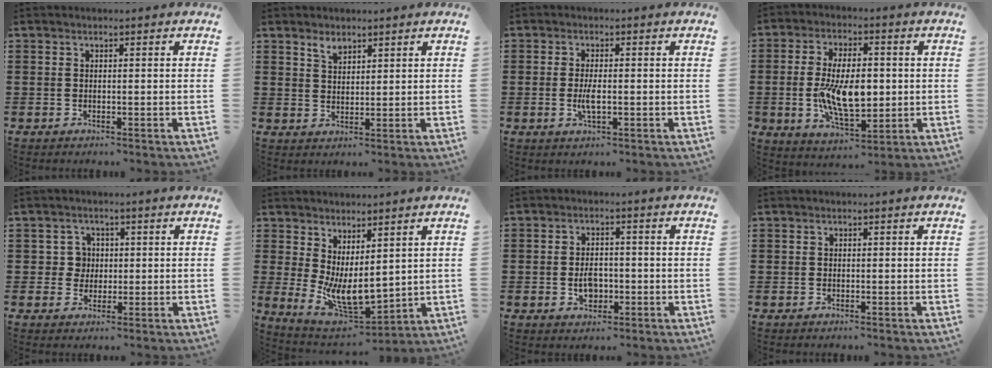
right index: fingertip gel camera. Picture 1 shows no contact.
{"total": 2.1, "force": [1.9, 0.6, 0.7], "torque": [-0.017, 0.001, 0.037]}
{"total": 3.2, "force": [-0.5, 1.0, 3.0], "torque": [-0.068, -0.006, -0.013]}
{"total": 11.0, "force": [-0.4, 5.4, 9.5], "torque": [-0.177, -0.001, -0.011]}
{"total": 3.0, "force": [0.1, 2.7, 1.2], "torque": [-0.034, 0.009, 0.000]}
{"total": 7.3, "force": [0.9, 3.5, 6.4], "torque": [-0.136, -0.020, 0.028]}
{"total": 3.8, "force": [-0.8, 2.7, 2.5], "torque": [-0.043, 0.001, -0.018]}
{"total": 0.0}